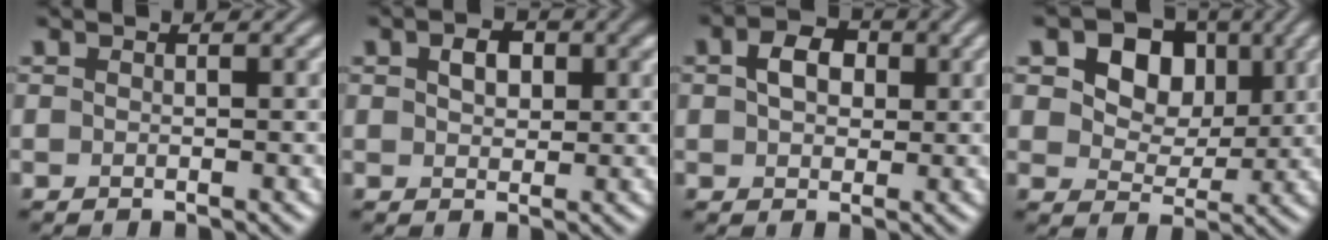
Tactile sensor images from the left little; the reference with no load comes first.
{"total": 2.8, "force": [0.9, 1.8, 1.9], "torque": [-0.036, 0.002, 0.016]}
{"total": 3.8, "force": [0.9, 2.6, 2.5], "torque": [-0.050, 0.007, 0.011]}
{"total": 7.8, "force": [2.9, 5.7, 4.5], "torque": [-0.094, 0.003, 0.043]}